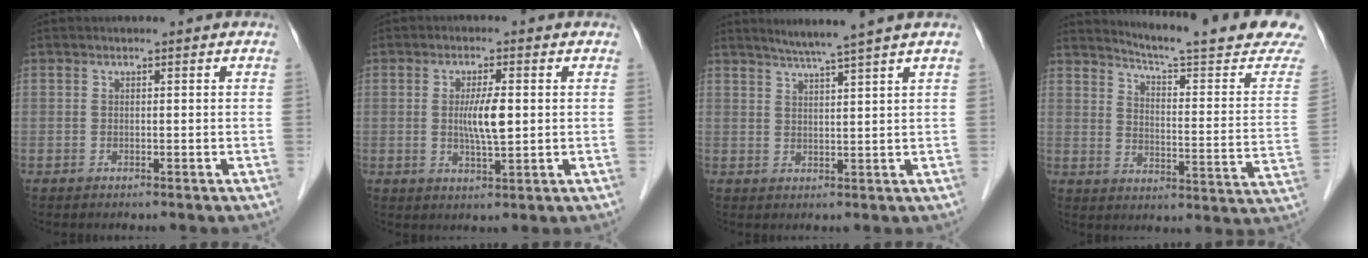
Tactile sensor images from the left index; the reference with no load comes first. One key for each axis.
{"total": 4.9, "fx": 0.3, "fy": 0.7, "fz": 4.9, "tx": -0.091, "ty": -0.002, "tz": 0.005}
{"total": 5.6, "fx": 4.5, "fy": -1.7, "fz": 2.9, "tx": -0.049, "ty": -0.002, "tz": 0.076}
{"total": 19.1, "fx": 17.8, "fy": -1.2, "fz": 7.0, "tx": -0.108, "ty": -0.105, "tz": 0.215}